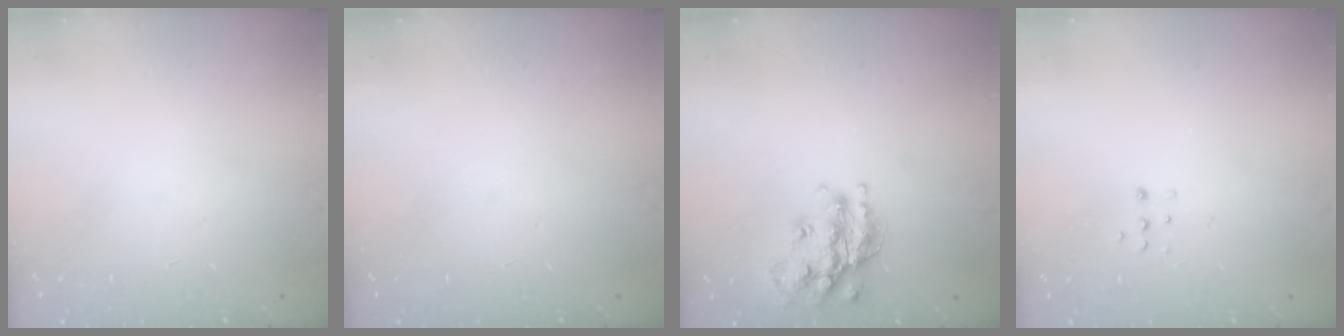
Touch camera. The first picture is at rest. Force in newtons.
{"total": 0.0}
{"total": 16.9, "press": 16.9, "slide": 1.2}
{"total": 3.8, "press": 3.7, "slide": 0.7}